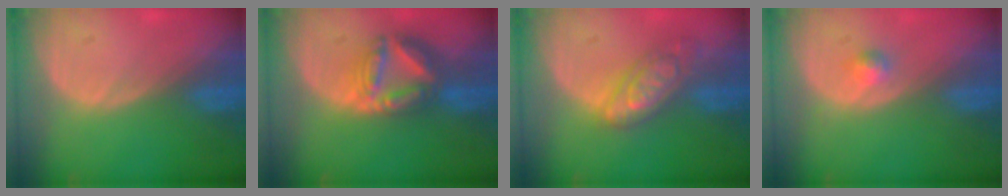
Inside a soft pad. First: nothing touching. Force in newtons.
{"total": 8.2, "press": 7.1, "slide": 4.1}
{"total": 6.7, "press": 6.7, "slide": 0.4}
{"total": 1.8, "press": 1.6, "slide": 0.9}